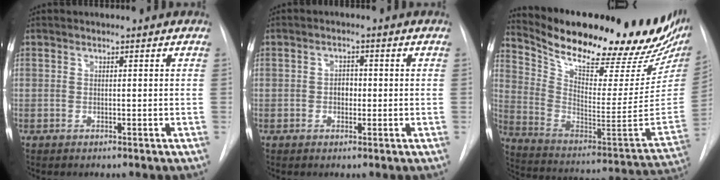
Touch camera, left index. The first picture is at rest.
{"total": 2.0, "force": [-0.2, 1.5, 1.4], "torque": [-0.019, 0.005, -0.004]}
{"total": 31.1, "force": [24.8, 7.6, 17.2], "torque": [-0.285, -0.051, 0.349]}